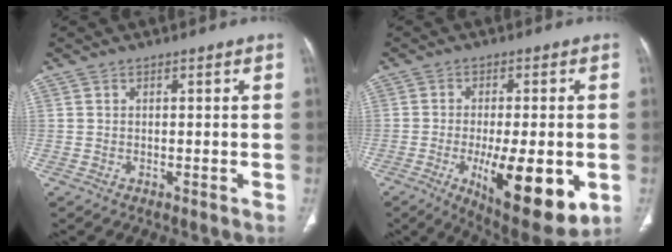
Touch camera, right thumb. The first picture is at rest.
{"total": 17.6, "force": [-4.8, 6.2, 15.8], "torque": [-0.213, -0.017, -0.055]}